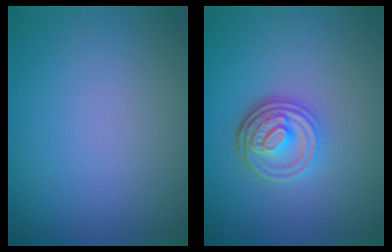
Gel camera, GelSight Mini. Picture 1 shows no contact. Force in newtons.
{"total": 4.5, "press": 3.3, "slide": 3.1}